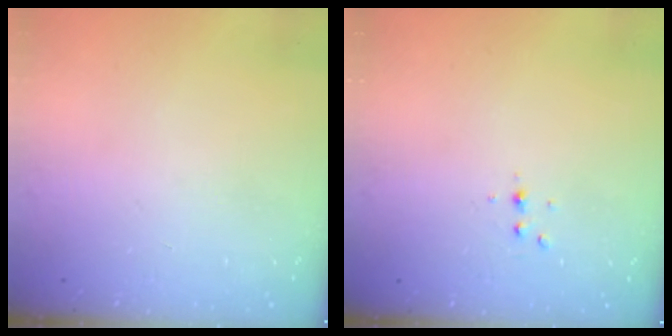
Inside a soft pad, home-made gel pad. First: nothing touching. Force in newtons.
{"total": 4.0, "press": 3.6, "slide": 1.8}